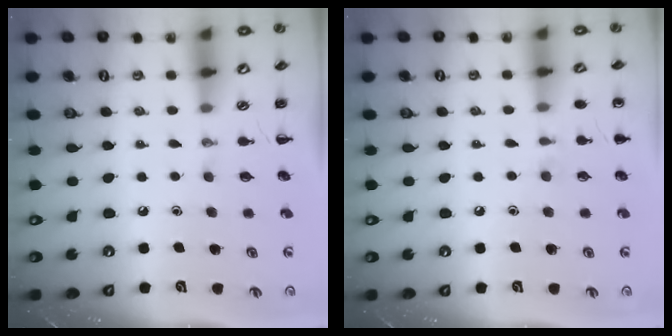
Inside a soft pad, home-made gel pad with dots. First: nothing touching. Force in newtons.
{"total": 5.6, "press": 5.3, "slide": 1.7}